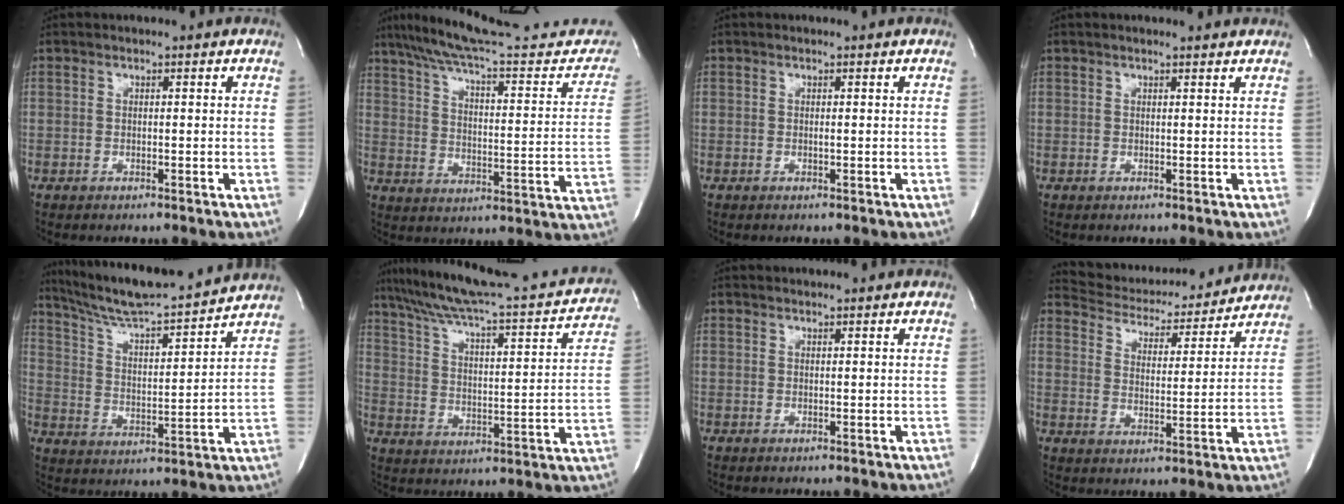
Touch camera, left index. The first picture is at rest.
{"total": 27.0, "force": [23.7, 3.8, 12.4], "torque": [-0.183, -0.043, 0.310]}
{"total": 0.0}
{"total": 2.9, "force": [2.8, 0.3, 0.7], "torque": [-0.016, 0.002, 0.025]}
{"total": 16.7, "force": [15.5, 0.2, 6.2], "torque": [-0.116, -0.003, 0.245]}
{"total": 24.8, "force": [22.2, 2.4, 10.8], "torque": [-0.168, -0.026, 0.298]}
{"total": 1.8, "force": [1.8, 0.1, 0.1], "torque": [-0.008, 0.010, 0.023]}
{"total": 16.6, "force": [15.9, 3.5, 3.4], "torque": [-0.044, -0.006, 0.216]}